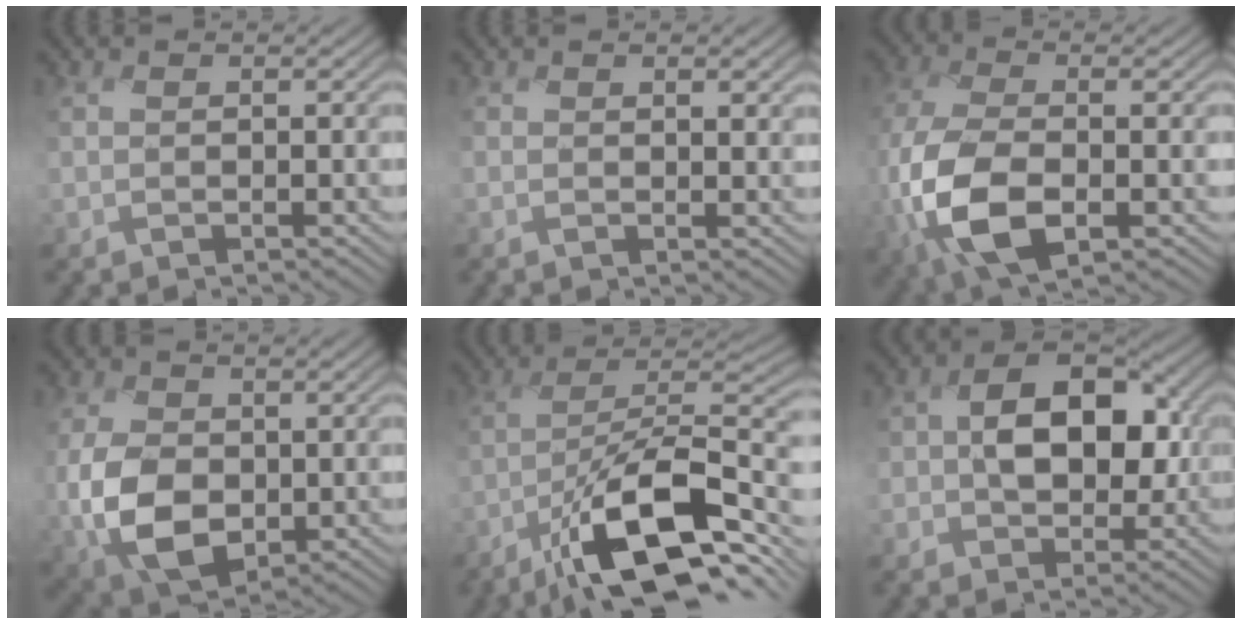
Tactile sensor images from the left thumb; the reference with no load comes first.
{"total": 1.3, "force": [0.9, 0.0, 1.0], "torque": [-0.011, 0.001, 0.014]}
{"total": 11.6, "force": [-4.4, 6.1, 8.8], "torque": [-0.244, -0.031, -0.081]}
{"total": 10.0, "force": [-1.7, 6.8, 7.1], "torque": [-0.185, -0.019, -0.035]}
{"total": 14.4, "force": [-8.2, 4.6, 11.0], "torque": [-0.187, -0.003, -0.158]}
{"total": 9.0, "force": [-0.2, 6.4, 6.3], "torque": [-0.099, 0.007, -0.017]}